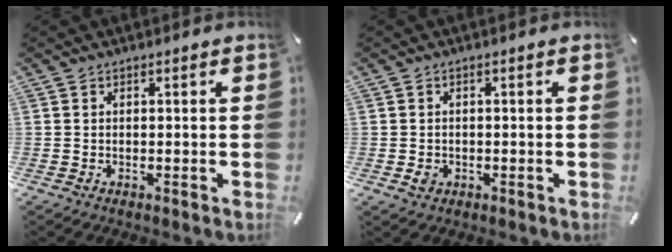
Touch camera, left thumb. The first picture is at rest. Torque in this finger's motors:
{"motor_torque": [0.42, 0.63, 0.15, 0.04, 0.01]}